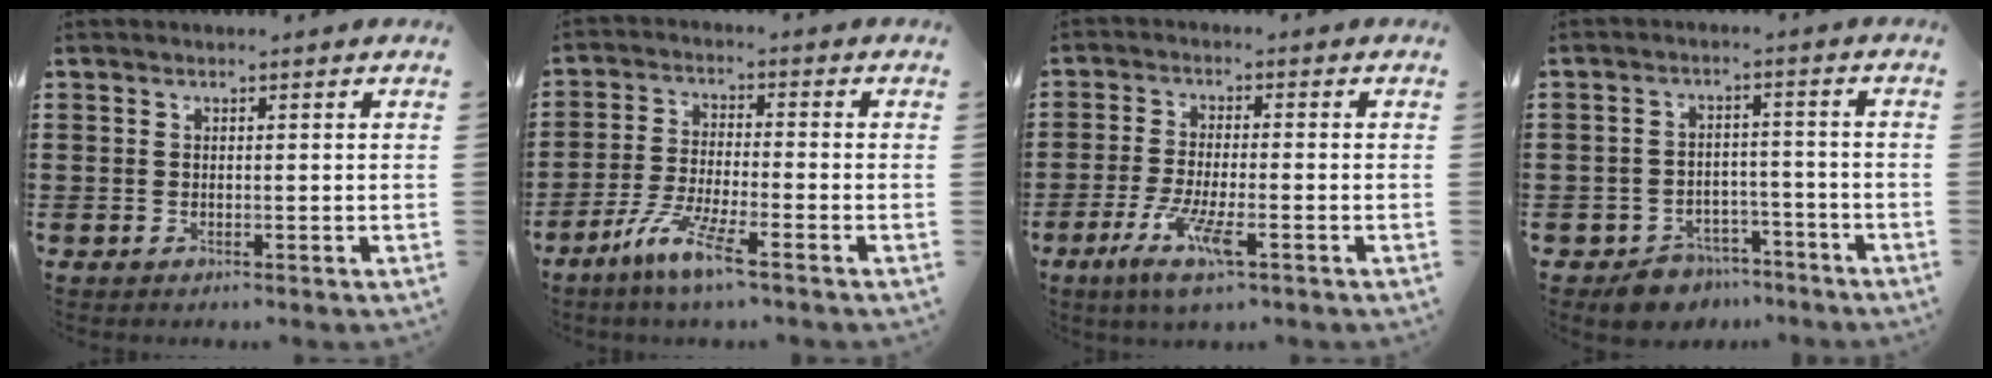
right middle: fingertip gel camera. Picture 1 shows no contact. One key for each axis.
{"total": 6.9, "fx": -4.8, "fy": 0.5, "fz": 5.0, "tx": -0.111, "ty": -0.013, "tz": -0.092}
{"total": 6.8, "fx": -3.3, "fy": 1.3, "fz": 5.8, "tx": -0.125, "ty": -0.015, "tz": -0.061}
{"total": 4.8, "fx": -4.6, "fy": 1.5, "fz": 0.1, "tx": -0.006, "ty": 0.014, "tz": -0.091}